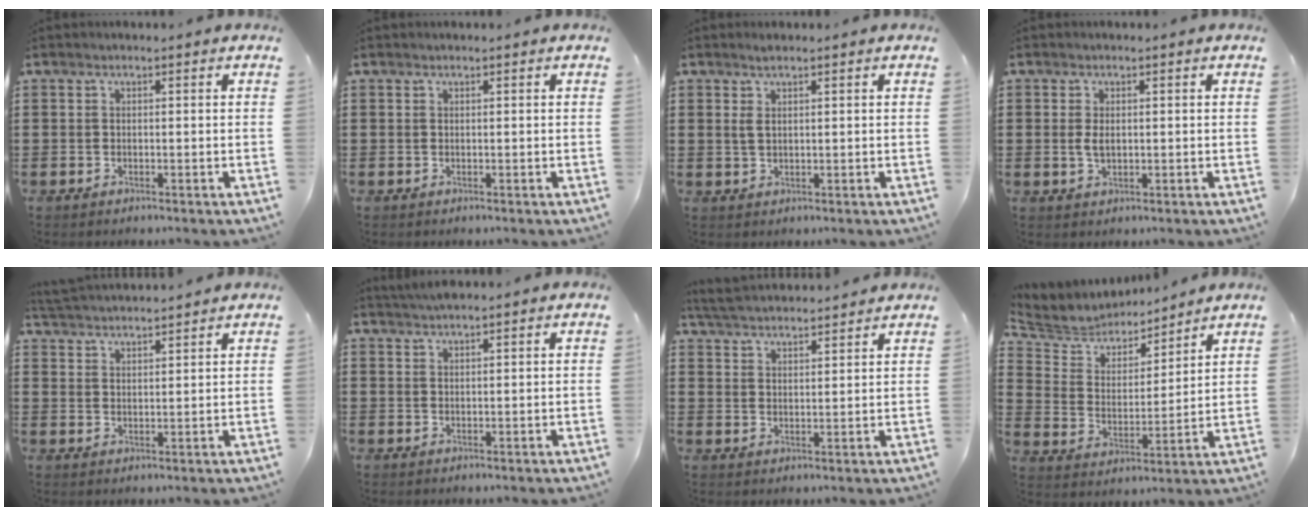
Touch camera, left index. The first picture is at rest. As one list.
[{"total": 0.0}, {"total": 2.2, "force": [1.1, 0.7, 1.7], "torque": [-0.037, 0.005, 0.019]}, {"total": 2.3, "force": [0.2, 1.2, 1.9], "torque": [-0.048, 0.001, 0.000]}, {"total": 3.1, "force": [3.1, -0.2, 0.0], "torque": [-0.012, -0.013, 0.056]}, {"total": 2.0, "force": [1.8, 0.0, 0.8], "torque": [-0.019, 0.002, 0.035]}, {"total": 4.1, "force": [4.0, 0.0, 0.6], "torque": [-0.028, -0.017, 0.071]}, {"total": 5.6, "force": [5.4, 1.5, 0.4], "torque": [-0.045, -0.037, 0.089]}]